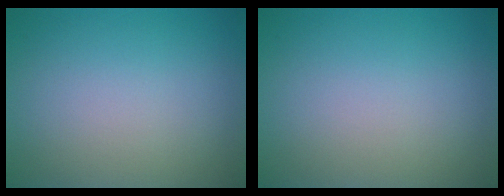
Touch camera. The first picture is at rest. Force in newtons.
{"total": 0.0}